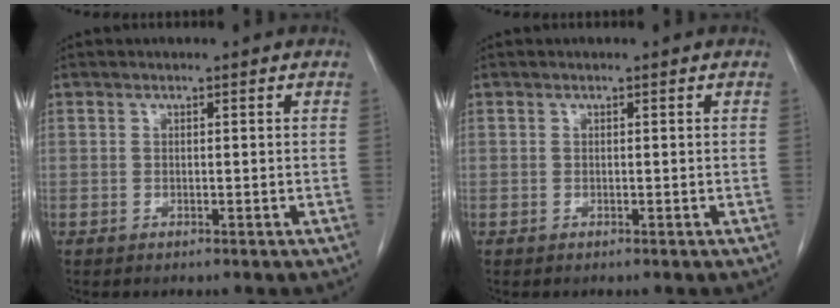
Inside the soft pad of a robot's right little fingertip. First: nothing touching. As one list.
[{"total": 0.0}]